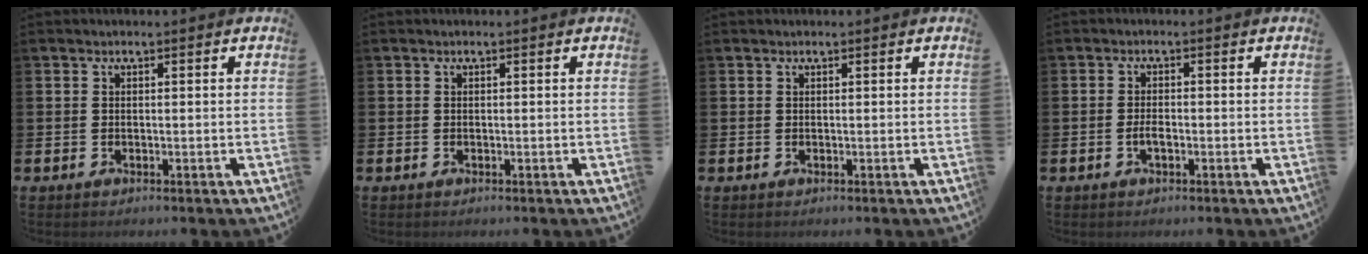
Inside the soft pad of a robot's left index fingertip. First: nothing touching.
{"total": 0.0}
{"total": 0.0}
{"total": 1.7, "force": [-0.5, 0.7, 1.5], "torque": [-0.023, -0.001, -0.012]}